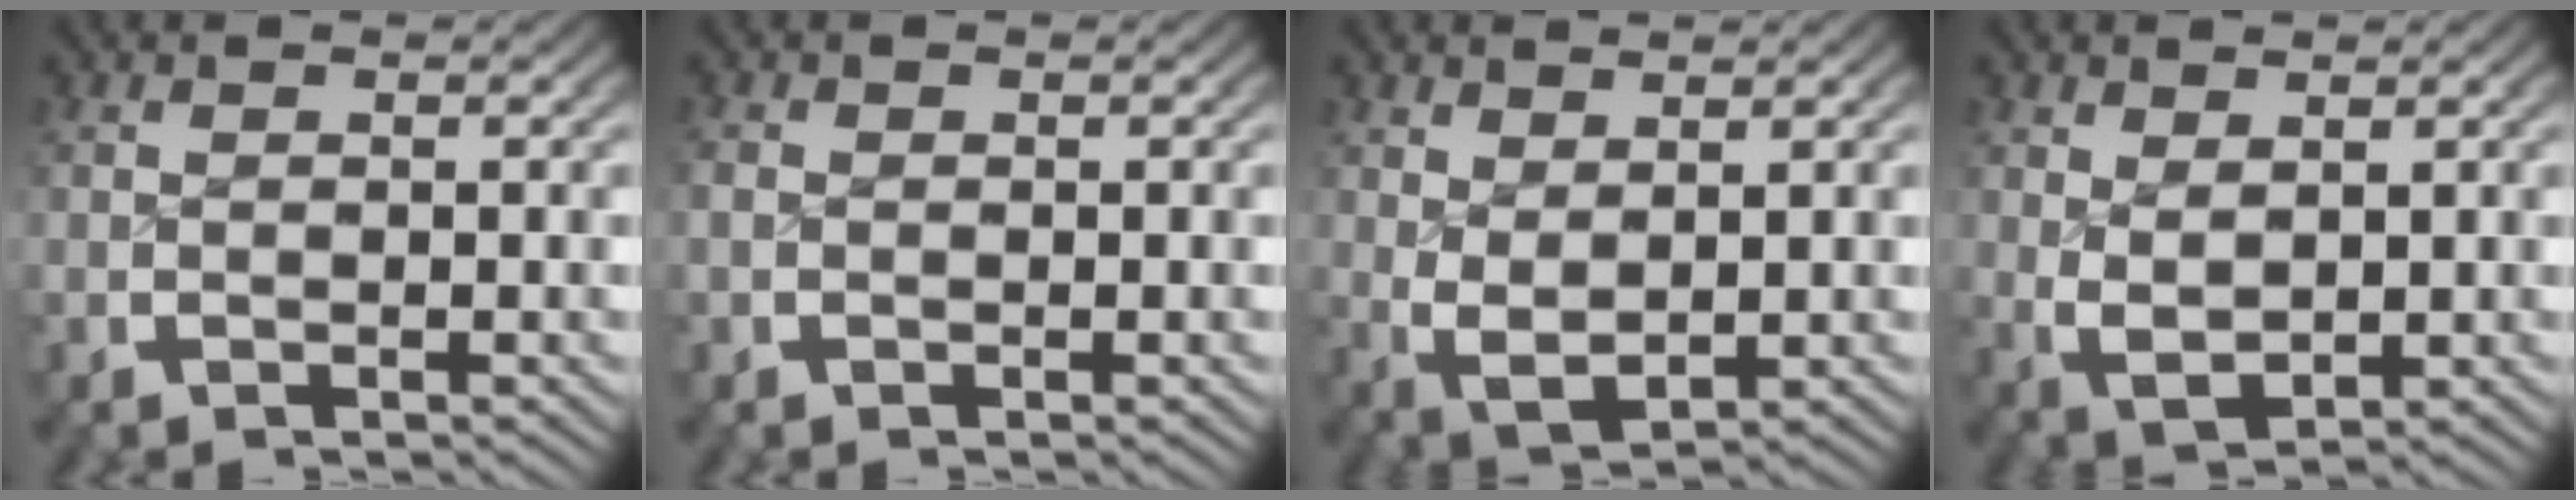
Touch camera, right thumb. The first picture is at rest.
{"total": 0.8, "force": [-0.2, 0.7, 0.3], "torque": [-0.009, -0.002, -0.003]}
{"total": 4.0, "force": [0.6, 2.6, 2.9], "torque": [-0.068, -0.022, 0.027]}
{"total": 3.7, "force": [0.5, 2.5, 2.7], "torque": [-0.062, -0.020, 0.027]}